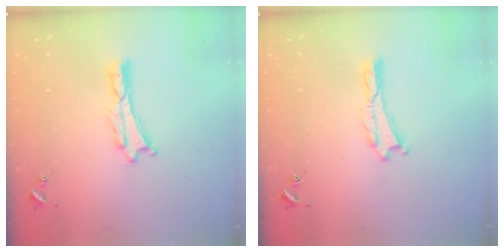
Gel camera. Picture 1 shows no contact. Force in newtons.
{"total": 0.0}